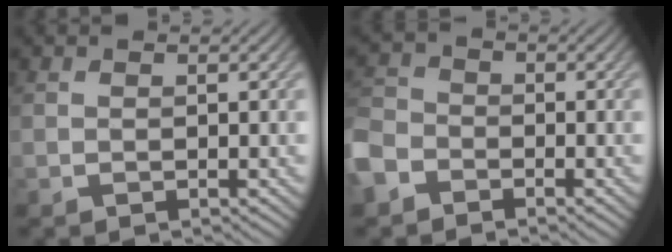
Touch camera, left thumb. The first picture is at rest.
{"total": 5.2, "force": [-3.4, 3.4, 1.8], "torque": [-0.054, -0.003, -0.088]}